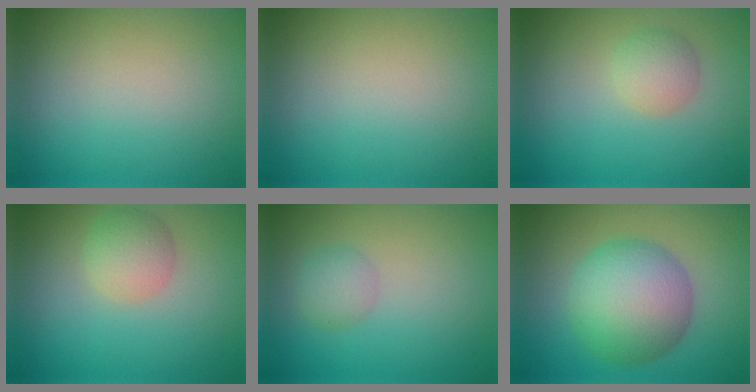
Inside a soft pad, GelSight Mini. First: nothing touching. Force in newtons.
{"total": 0.0}
{"total": 2.3, "press": 2.3, "slide": 0.0}
{"total": 2.9, "press": 2.9, "slide": 0.1}
{"total": 1.9, "press": 1.9, "slide": 0.1}
{"total": 8.7, "press": 8.7, "slide": 0.1}